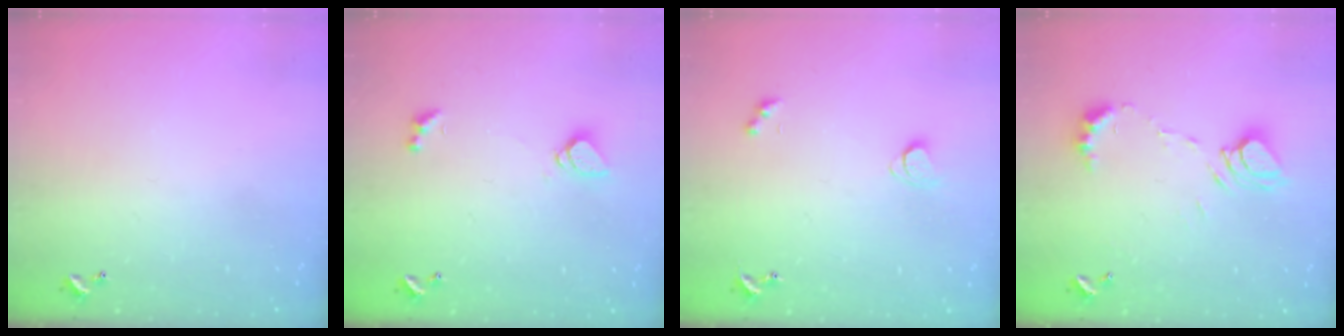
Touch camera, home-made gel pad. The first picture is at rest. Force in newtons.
{"total": 1.2, "press": 1.1, "slide": 0.5}
{"total": 1.7, "press": 1.7, "slide": 0.3}
{"total": 8.6, "press": 8.5, "slide": 1.1}